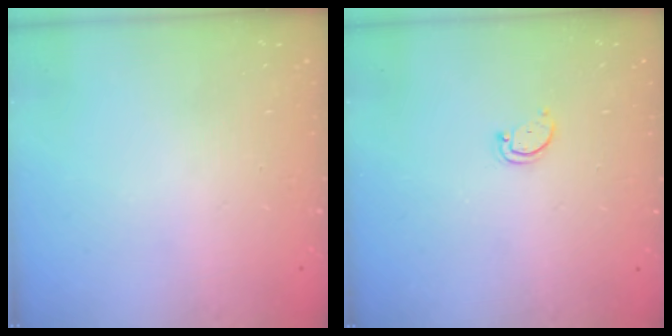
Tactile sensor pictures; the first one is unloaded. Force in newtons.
{"total": 2.6, "press": 2.5, "slide": 0.4}